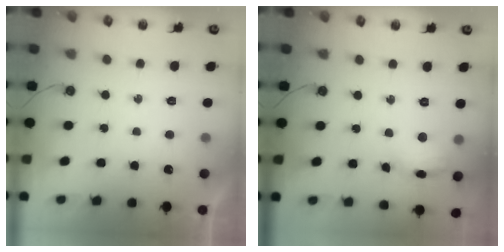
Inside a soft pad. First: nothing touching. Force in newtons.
{"total": 10.3, "press": 10.3, "slide": 1.1}